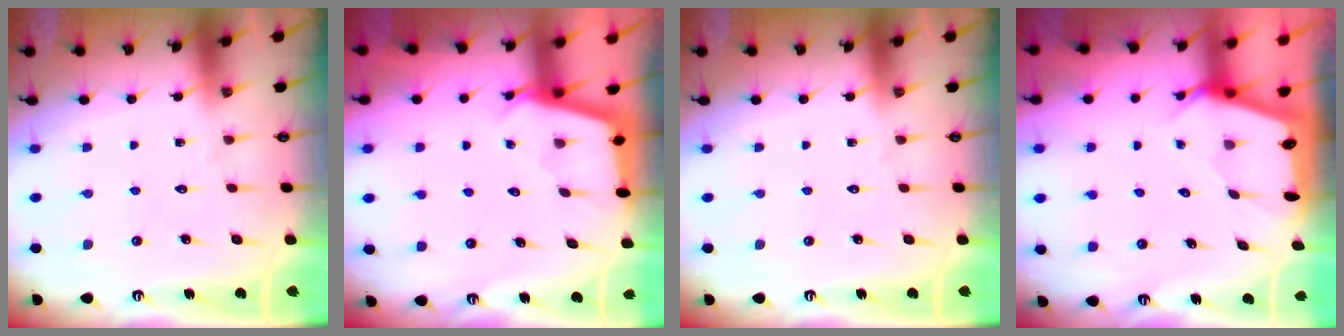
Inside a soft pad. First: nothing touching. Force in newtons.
{"total": 2.9, "press": 2.9, "slide": 0.3}
{"total": 0.0}
{"total": 2.4, "press": 2.4, "slide": 0.3}